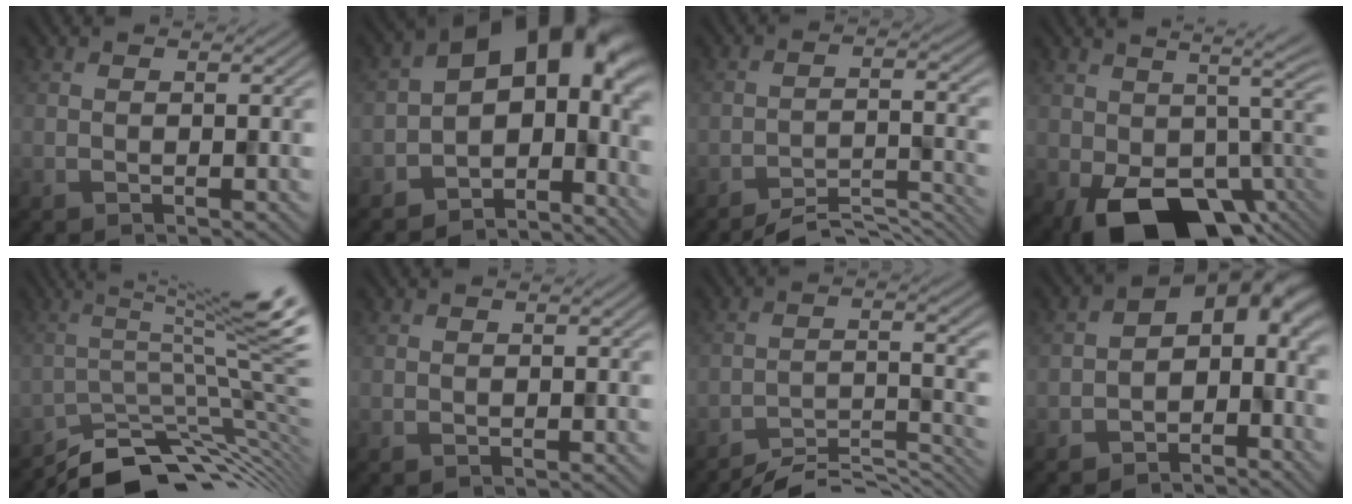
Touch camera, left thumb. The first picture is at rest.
{"total": 13.2, "force": [-1.7, 8.9, 9.6], "torque": [-0.122, -0.009, -0.030]}
{"total": 6.0, "force": [-5.1, 1.3, 3.0], "torque": [-0.053, 0.001, -0.080]}
{"total": 16.9, "force": [-2.0, 10.0, 13.5], "torque": [-0.186, -0.050, 0.022]}
{"total": 9.8, "force": [-4.1, 2.0, 8.7], "torque": [-0.121, 0.008, -0.069]}
{"total": 0.0}
{"total": 7.0, "force": [-6.0, 1.0, 3.3], "torque": [-0.059, 0.003, -0.098]}
{"total": 8.7, "force": [-3.3, 5.4, 6.0], "torque": [-0.066, 0.001, -0.072]}